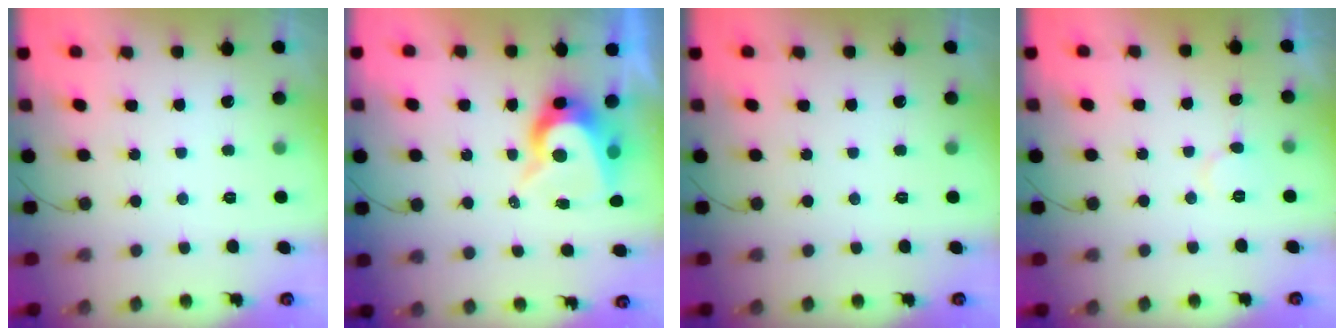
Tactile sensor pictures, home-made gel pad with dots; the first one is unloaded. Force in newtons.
{"total": 8.8, "press": 8.8, "slide": 0.9}
{"total": 0.0}
{"total": 4.9, "press": 4.9, "slide": 0.5}